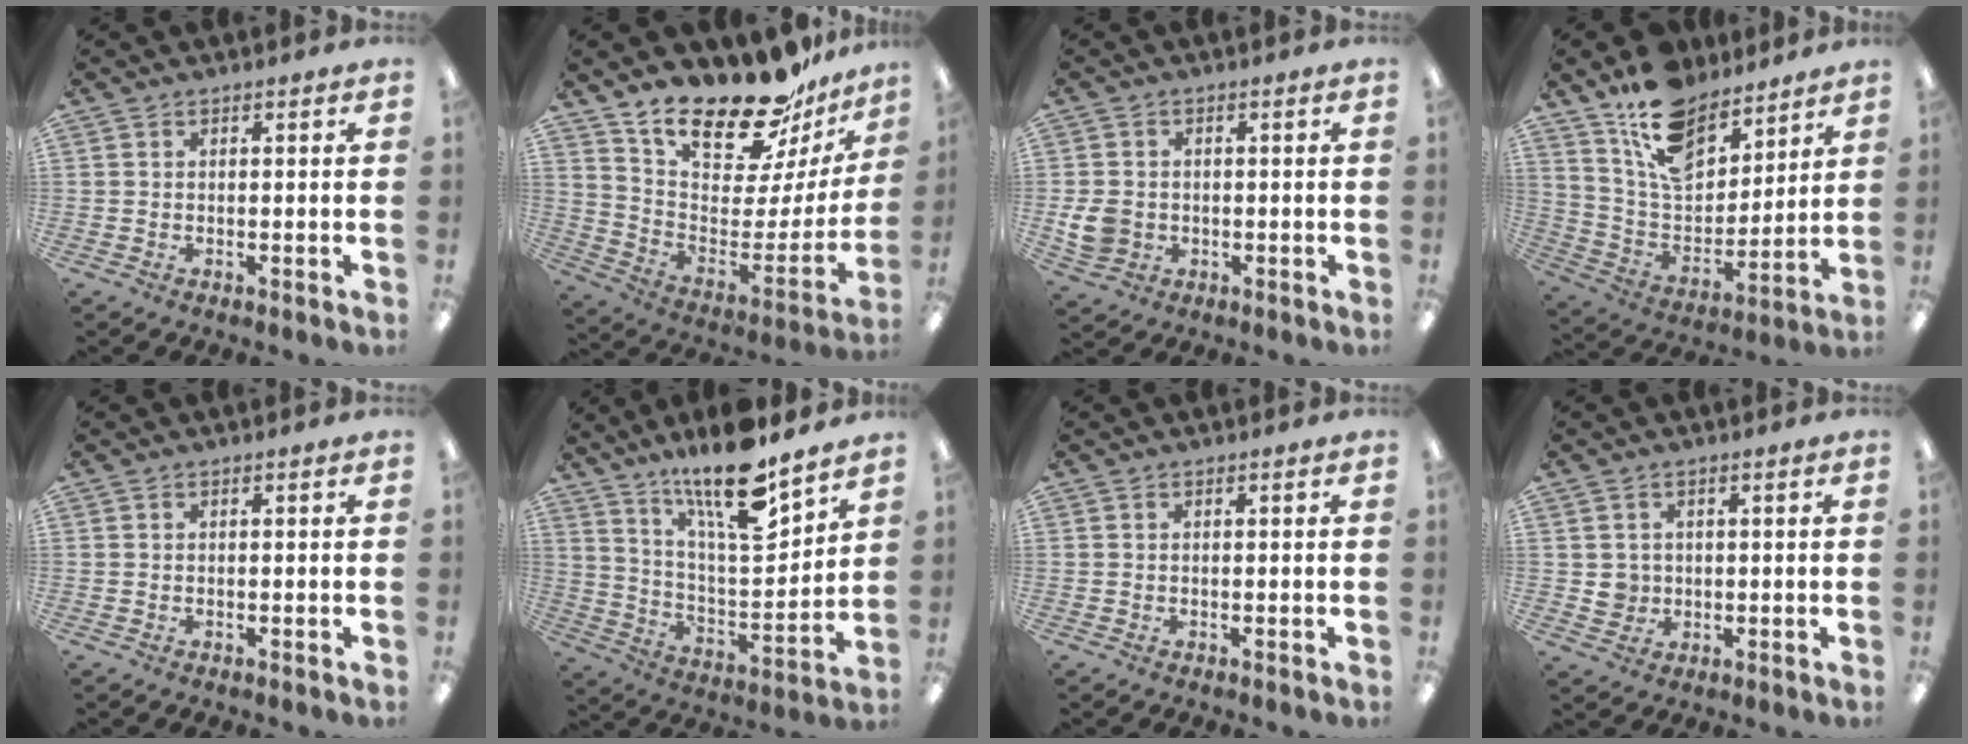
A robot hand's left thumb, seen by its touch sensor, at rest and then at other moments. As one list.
[{"total": 21.9, "force": [18.5, 6.5, 9.8], "torque": [-0.156, -0.143, 0.319]}, {"total": 5.9, "force": [-0.4, 5.1, 2.9], "torque": [-0.065, 0.005, -0.007]}, {"total": 15.7, "force": [11.8, 8.2, 6.5], "torque": [-0.133, -0.069, 0.221]}, {"total": 0.0}, {"total": 17.8, "force": [13.7, 4.2, 10.6], "torque": [-0.185, -0.095, 0.228]}, {"total": 0.0}, {"total": 3.5, "force": [0.6, 3.4, 0.5], "torque": [-0.007, 0.003, 0.011]}]